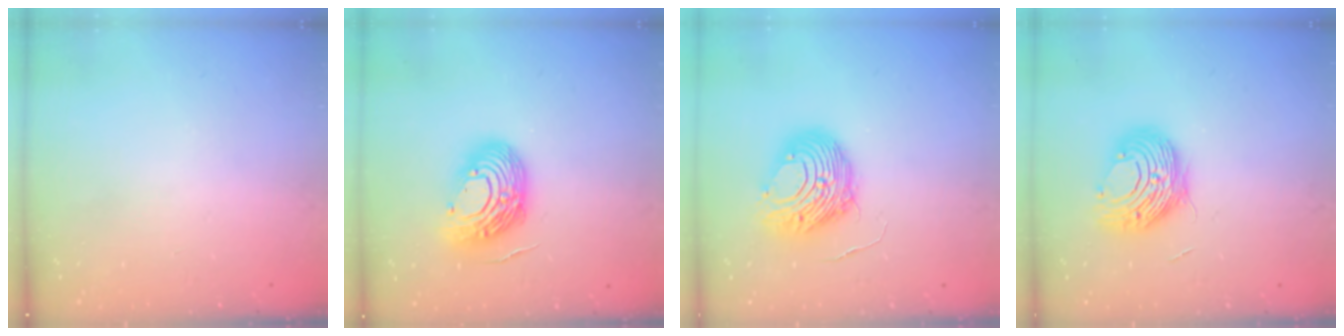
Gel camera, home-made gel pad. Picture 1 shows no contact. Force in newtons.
{"total": 13.1, "press": 12.9, "slide": 2.2}
{"total": 10.6, "press": 10.6, "slide": 0.8}
{"total": 11.0, "press": 10.9, "slide": 1.1}